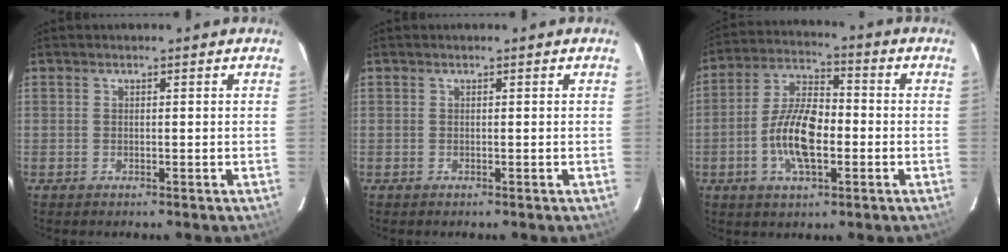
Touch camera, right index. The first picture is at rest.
{"total": 0.0}
{"total": 11.6, "force": [-2.8, 5.2, 10.0], "torque": [-0.203, 0.008, -0.053]}